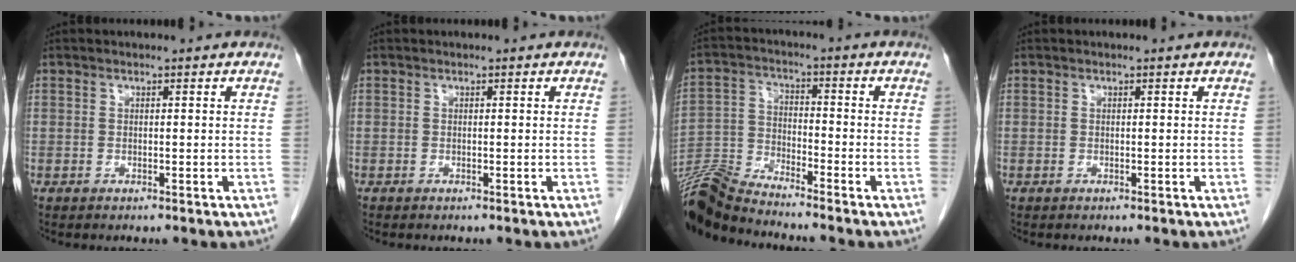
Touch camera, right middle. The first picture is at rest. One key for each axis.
{"total": 0.0}
{"total": 8.4, "fx": -8.3, "fy": -0.9, "fz": 1.1, "tx": -0.035, "ty": -0.006, "tz": -0.165}
{"total": 0.0}